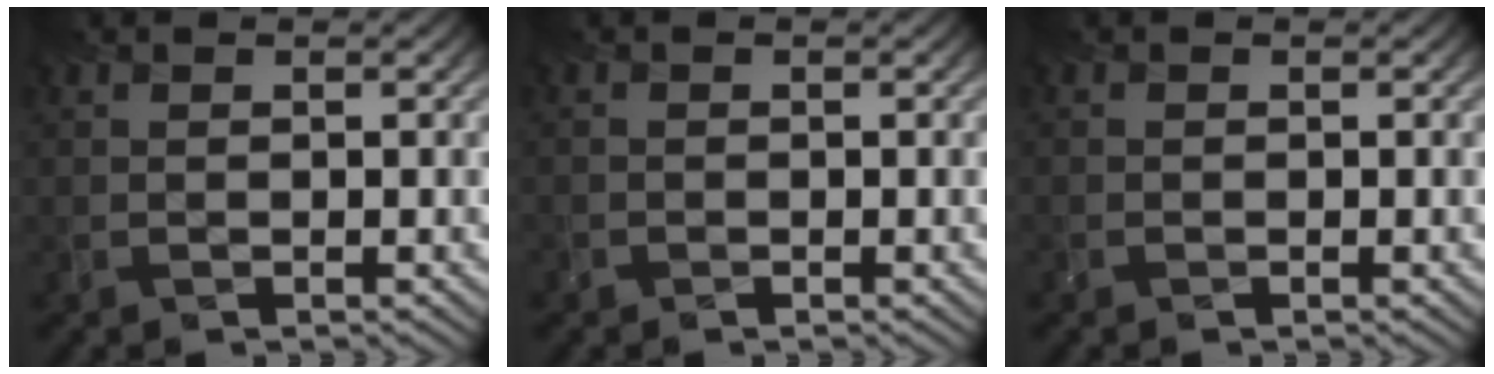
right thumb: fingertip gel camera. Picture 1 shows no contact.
{"total": 0.6, "force": [-0.4, 0.4, 0.0], "torque": [0.000, -0.003, -0.008]}
{"total": 0.0}